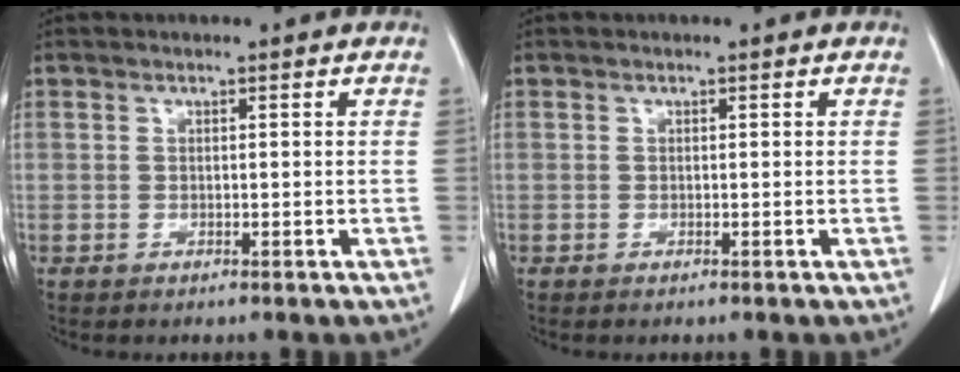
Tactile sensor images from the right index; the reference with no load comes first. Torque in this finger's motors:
{"motor_torque": [0.01, -0.08, 0.04, 0.02]}